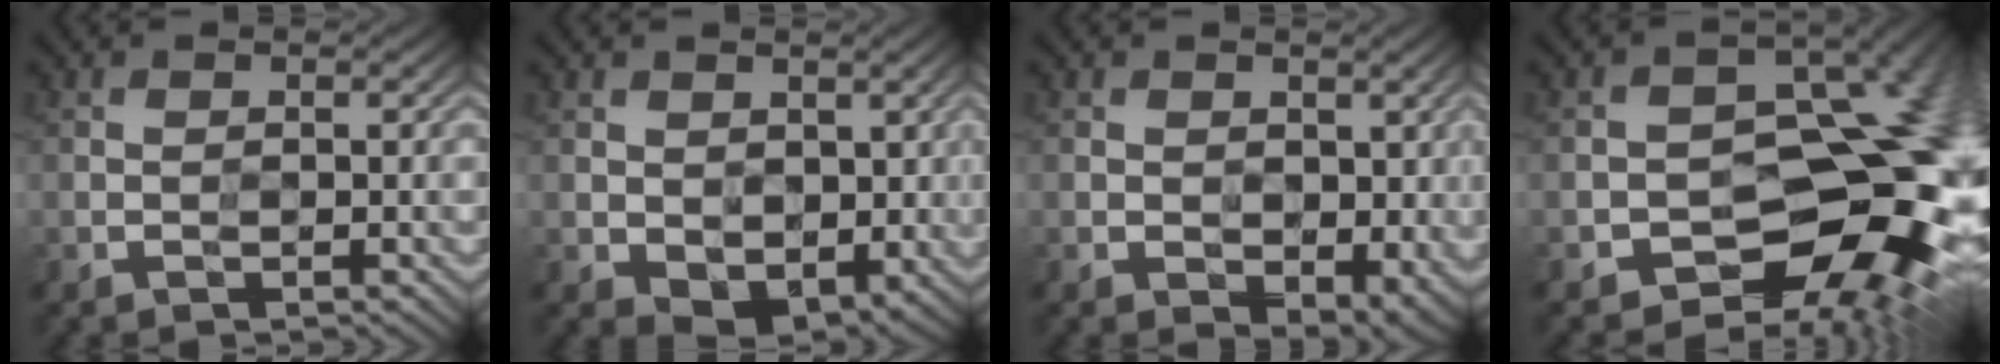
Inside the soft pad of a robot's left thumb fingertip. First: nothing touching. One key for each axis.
{"total": 4.2, "fx": 0.7, "fy": 3.1, "fz": 2.7, "tx": -0.059, "ty": -0.015, "tz": 0.018}
{"total": 3.8, "fx": 0.1, "fy": 2.7, "fz": 2.6, "tx": -0.044, "ty": -0.018, "tz": 0.004}
{"total": 14.9, "fx": -4.1, "fy": 9.7, "fz": 10.5, "tx": -0.100, "ty": -0.017, "tz": -0.056}